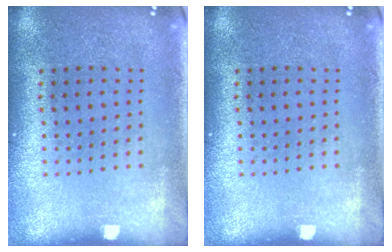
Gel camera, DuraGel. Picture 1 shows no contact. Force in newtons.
{"total": 0.0}